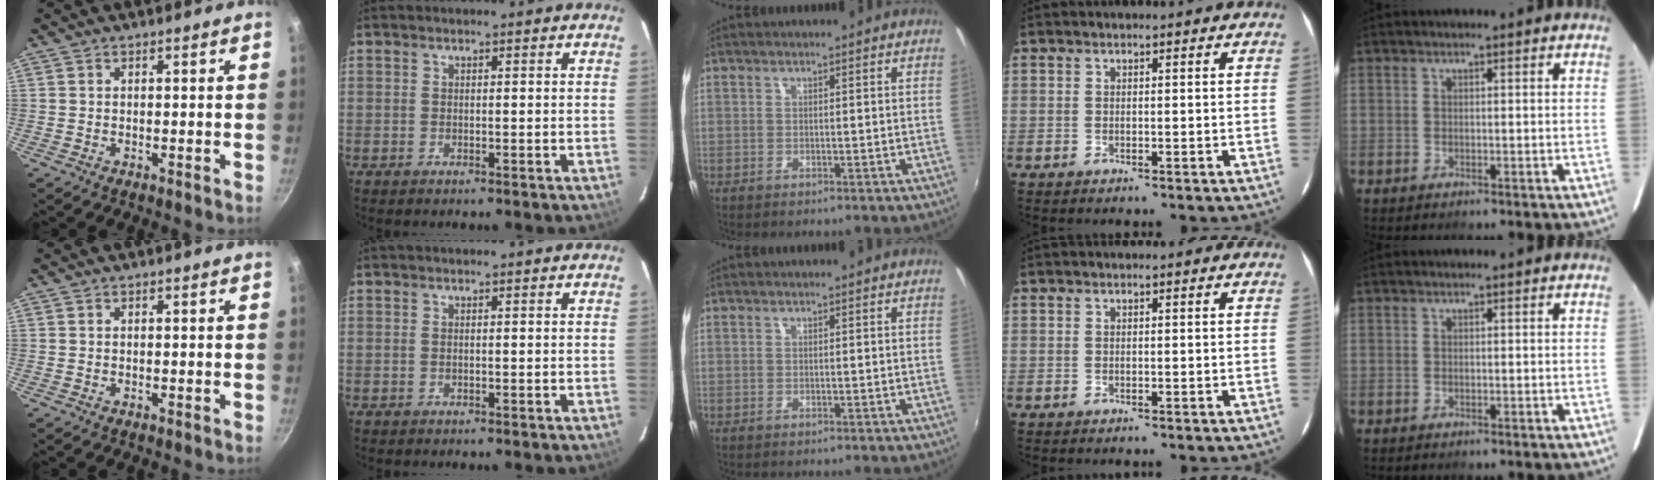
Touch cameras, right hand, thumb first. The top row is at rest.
{}